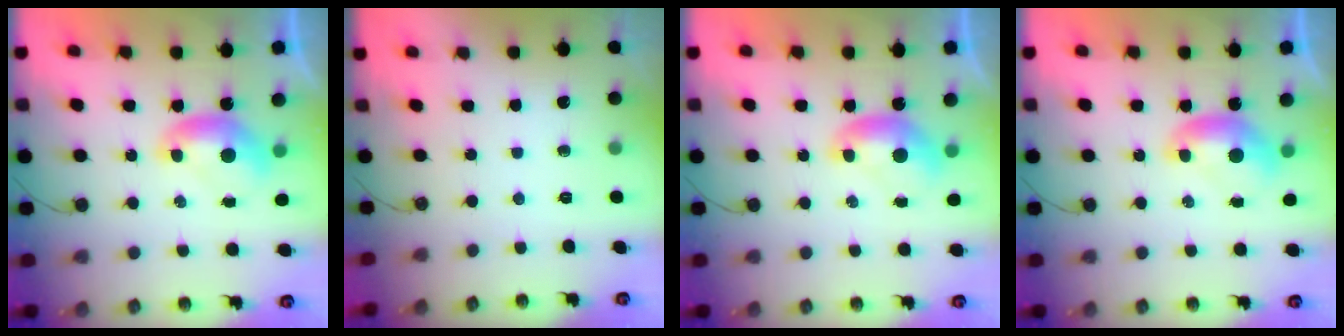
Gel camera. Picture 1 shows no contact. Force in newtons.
{"total": 0.0}
{"total": 0.0}
{"total": 0.0}